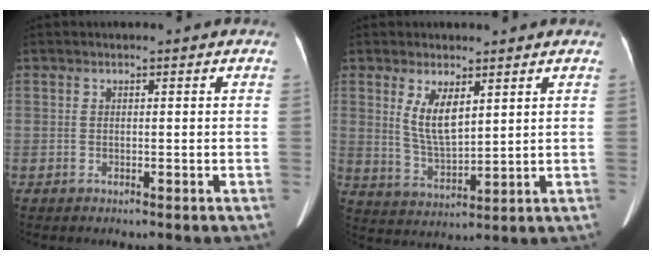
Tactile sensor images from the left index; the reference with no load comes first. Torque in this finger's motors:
{"motor_torque": [0.32, -0.01, 0.28, 0.06]}